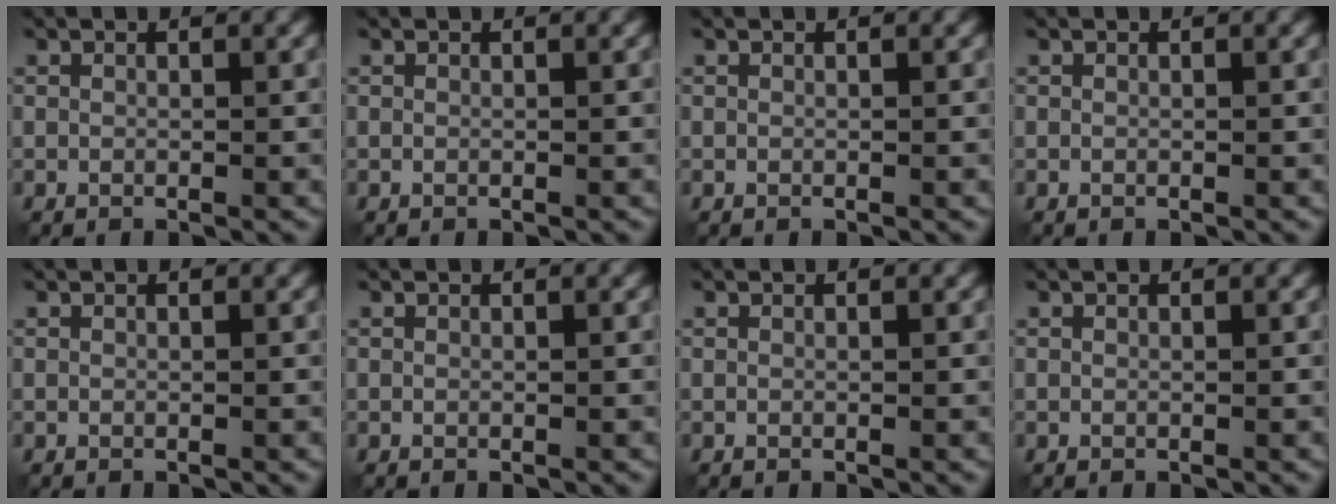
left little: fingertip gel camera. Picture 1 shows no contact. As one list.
[{"total": 0.0}, {"total": 0.0}, {"total": 0.0}, {"total": 0.0}, {"total": 0.0}, {"total": 0.0}, {"total": 0.0}]